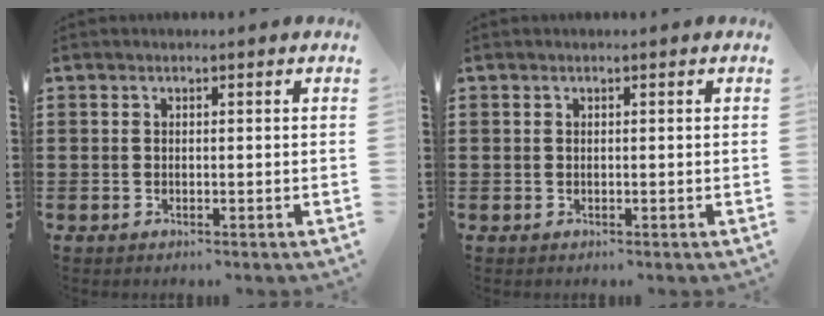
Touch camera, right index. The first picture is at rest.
{"total": 0.0}